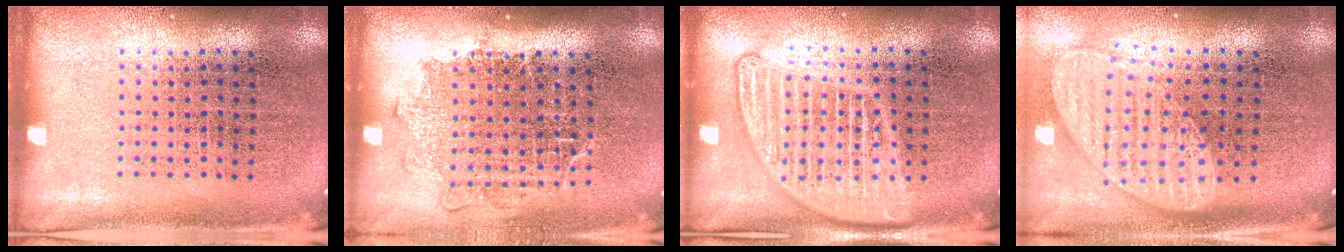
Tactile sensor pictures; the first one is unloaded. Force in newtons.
{"total": 1.2, "press": 1.1, "slide": 0.5}
{"total": 2.1, "press": 2.1, "slide": 0.2}
{"total": 1.9, "press": 1.5, "slide": 1.1}